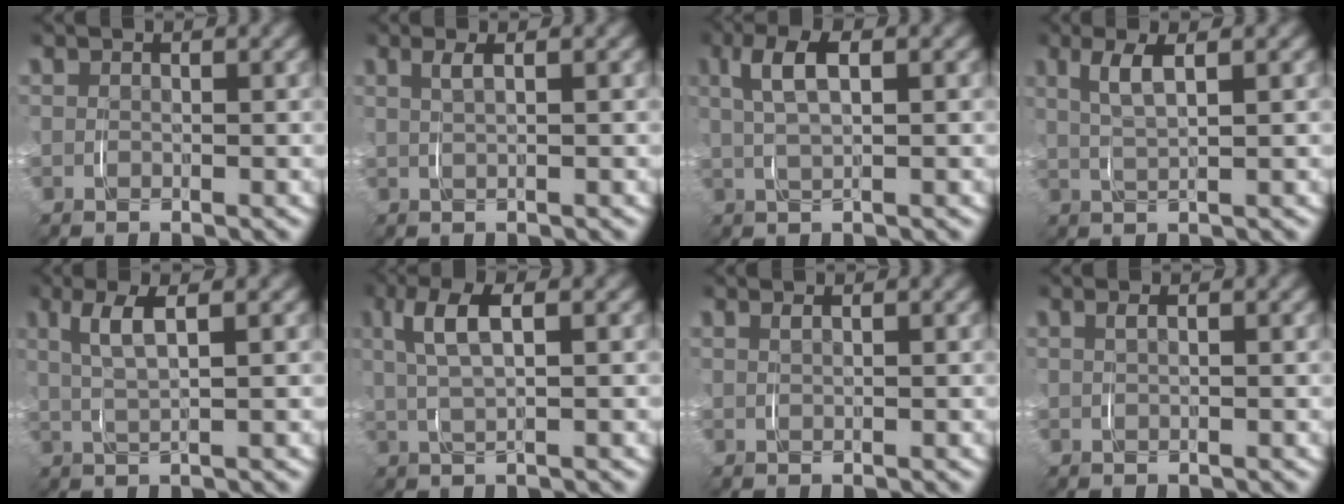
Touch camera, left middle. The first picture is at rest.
{"total": 1.3, "force": [0.5, -0.1, 1.2], "torque": [-0.024, 0.003, 0.009]}
{"total": 3.9, "force": [1.1, 1.5, 3.5], "torque": [-0.072, 0.008, 0.018]}
{"total": 2.9, "force": [1.0, 0.5, 2.6], "torque": [-0.055, 0.002, 0.020]}
{"total": 3.2, "force": [1.0, 0.6, 3.0], "torque": [-0.064, 0.003, 0.019]}
{"total": 4.3, "force": [1.2, 1.5, 3.9], "torque": [-0.085, 0.008, 0.019]}
{"total": 0.6, "force": [0.3, -0.2, 0.4], "torque": [-0.008, 0.001, 0.008]}
{"total": 0.7, "force": [0.2, -0.1, 0.7], "torque": [-0.014, 0.002, 0.004]}